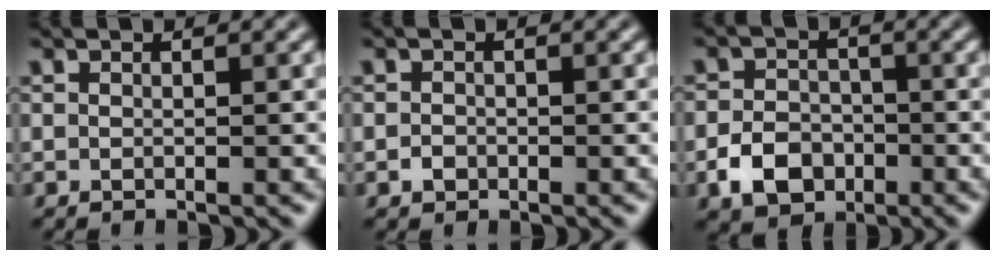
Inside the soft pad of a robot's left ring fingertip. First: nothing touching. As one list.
[{"total": 0.9, "force": [-0.4, 0.8, 0.3], "torque": [-0.003, -0.001, -0.009]}, {"total": 4.2, "force": [-1.8, 3.2, 2.0], "torque": [-0.036, -0.001, -0.038]}]